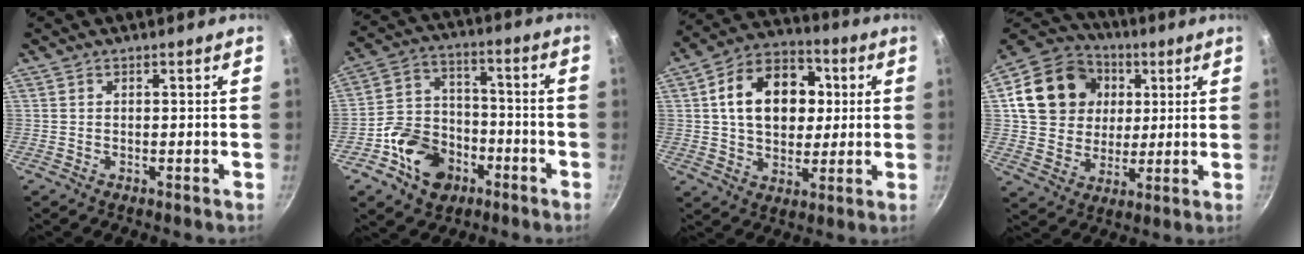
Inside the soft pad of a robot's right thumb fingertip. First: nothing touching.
{"total": 14.1, "force": [-6.3, 10.7, 6.8], "torque": [-0.094, 0.054, -0.109]}
{"total": 18.0, "force": [3.1, 13.0, 12.1], "torque": [-0.157, 0.020, 0.041]}
{"total": 18.4, "force": [4.3, 15.5, 8.9], "torque": [-0.146, 0.013, 0.071]}